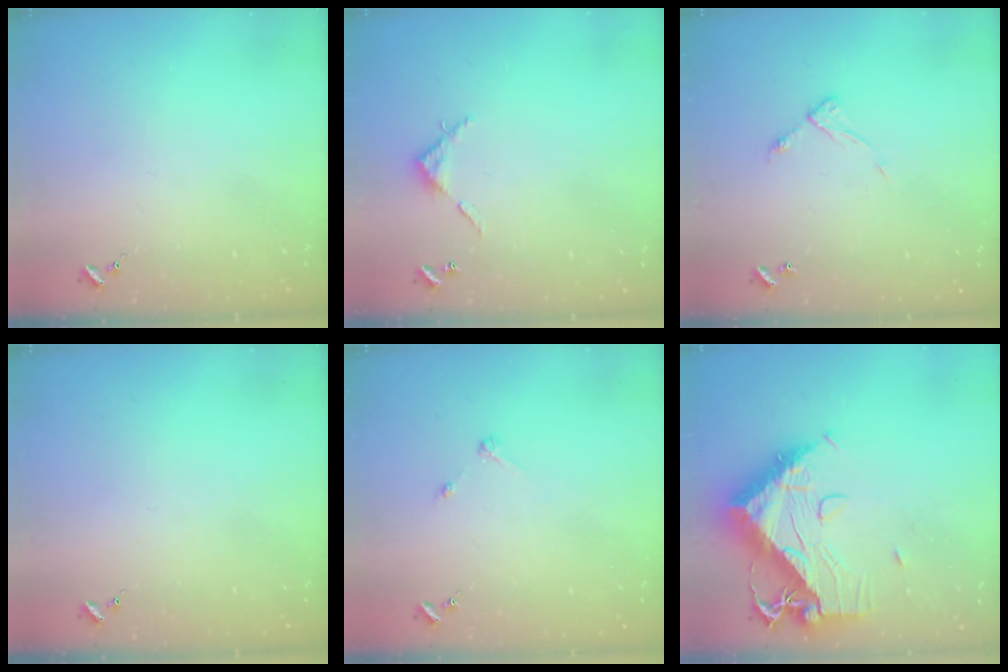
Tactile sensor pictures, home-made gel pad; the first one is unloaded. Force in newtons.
{"total": 4.5, "press": 4.5, "slide": 0.4}
{"total": 5.8, "press": 5.7, "slide": 0.6}
{"total": 0.0}
{"total": 2.7, "press": 2.7, "slide": 0.3}
{"total": 18.2, "press": 18.1, "slide": 1.9}